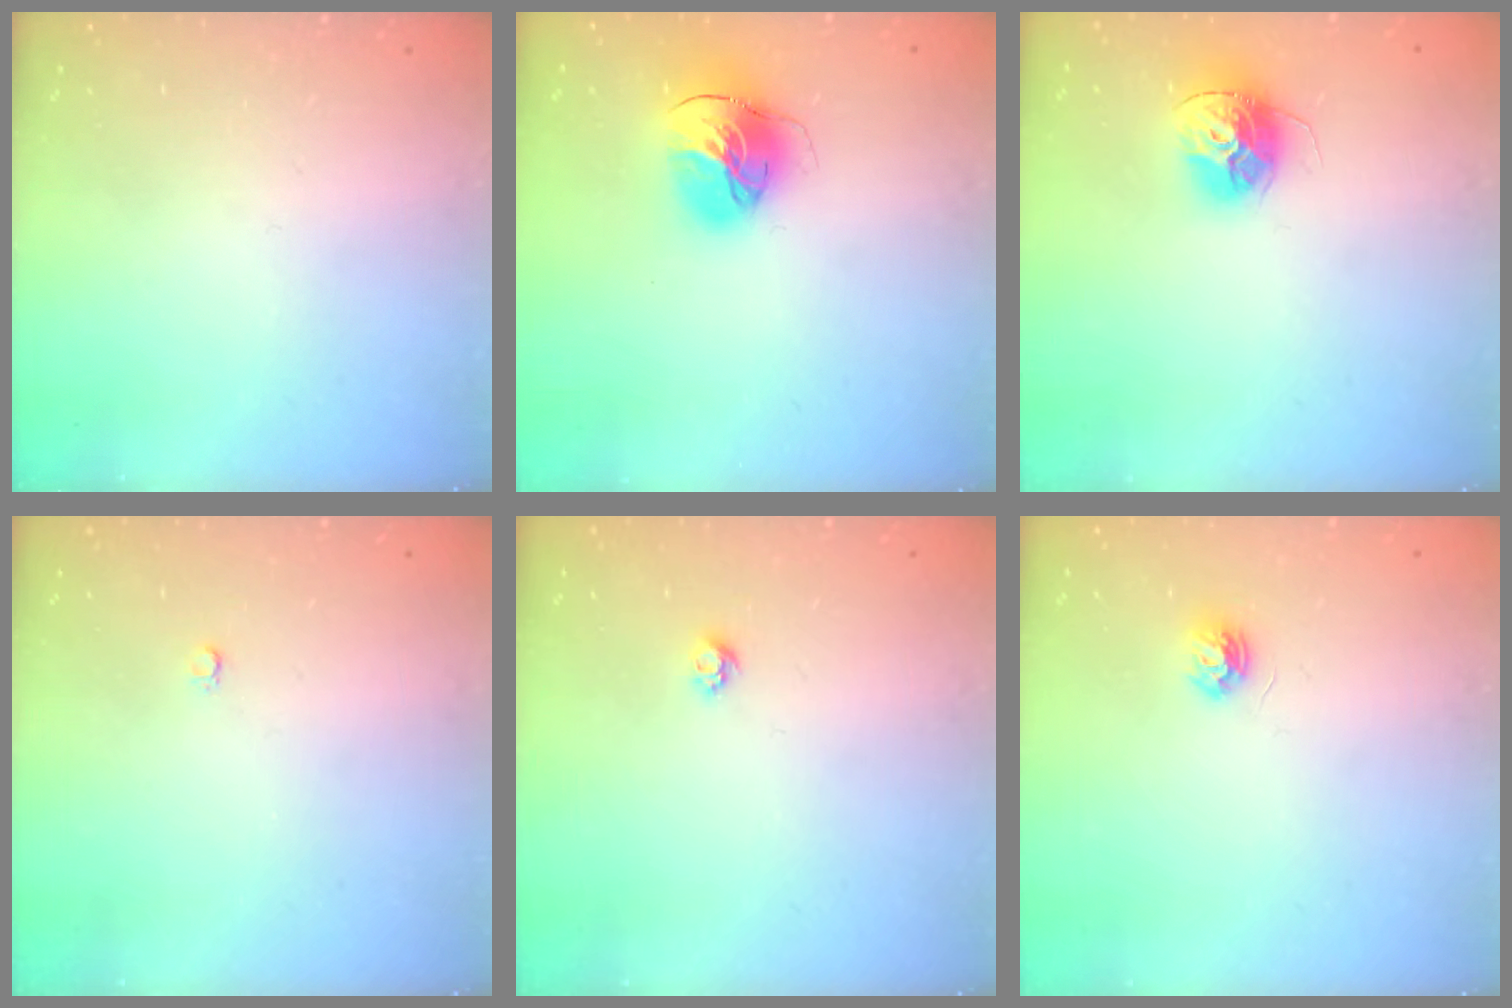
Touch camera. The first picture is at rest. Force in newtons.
{"total": 15.0, "press": 14.9, "slide": 1.8}
{"total": 13.4, "press": 13.4, "slide": 1.2}
{"total": 2.0, "press": 2.0, "slide": 0.2}
{"total": 4.3, "press": 4.3, "slide": 0.5}
{"total": 4.7, "press": 4.6, "slide": 0.5}